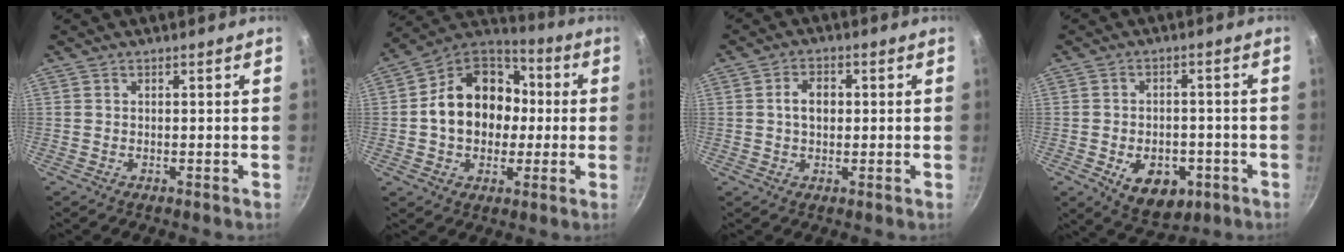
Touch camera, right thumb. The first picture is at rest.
{"total": 18.3, "force": [0.2, 14.5, 11.3], "torque": [-0.155, 0.039, -0.008]}
{"total": 4.7, "force": [0.4, 3.3, 3.3], "torque": [-0.038, 0.011, 0.003]}
{"total": 10.7, "force": [-3.8, 7.1, 7.0], "torque": [-0.070, 0.007, -0.042]}